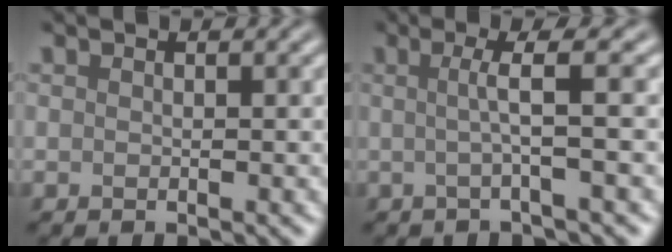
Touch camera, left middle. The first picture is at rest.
{"total": 3.1, "force": [0.1, 0.3, 3.0], "torque": [-0.051, 0.003, -0.001]}